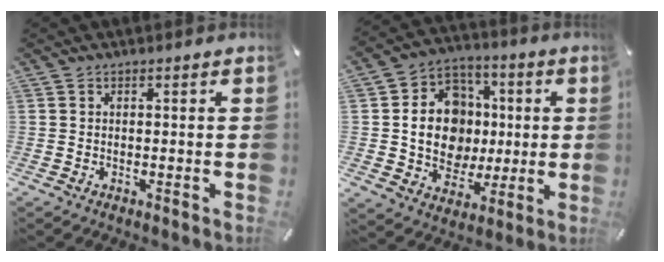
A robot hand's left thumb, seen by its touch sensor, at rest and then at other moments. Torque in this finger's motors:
{"motor_torque": [1.85, 2.04, 0.90, -0.83, 0.39]}